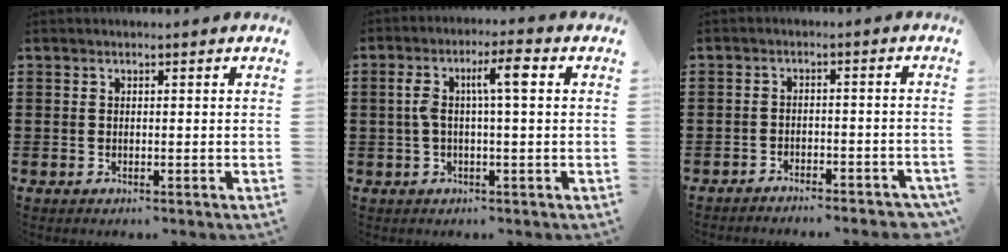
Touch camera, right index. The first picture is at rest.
{"total": 6.3, "force": [0.9, 1.3, 6.1], "torque": [-0.123, 0.005, 0.007]}
{"total": 2.8, "force": [-2.8, 0.3, -0.2], "torque": [-0.004, 0.001, -0.060]}